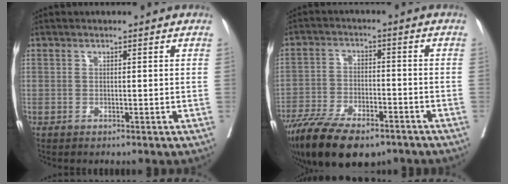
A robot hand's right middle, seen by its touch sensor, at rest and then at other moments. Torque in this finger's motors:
{"motor_torque": [1.12, -1.02, 0.27, 0.20]}